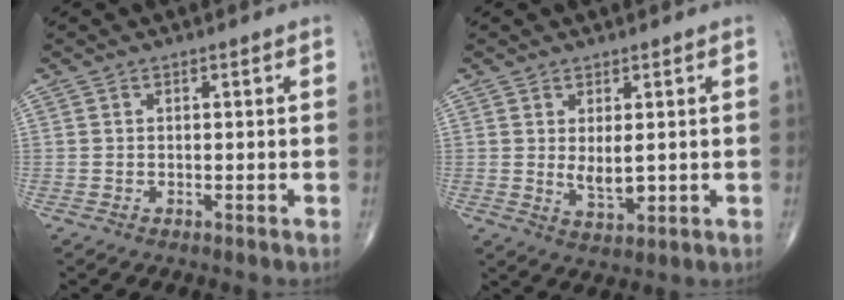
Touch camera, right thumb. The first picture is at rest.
{"total": 4.4, "force": [0.5, 1.8, 3.9], "torque": [-0.064, -0.015, 0.018]}